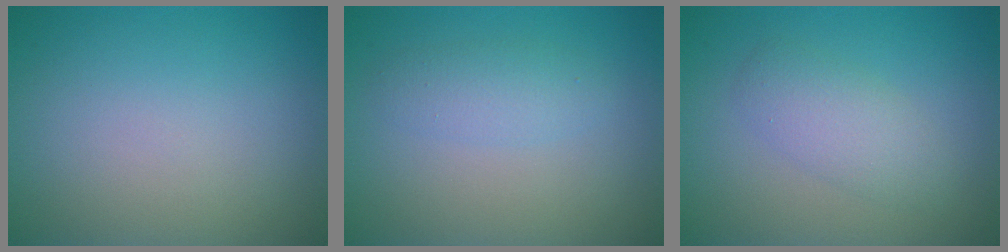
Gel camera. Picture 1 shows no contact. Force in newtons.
{"total": 1.0, "press": 1.0, "slide": 0.0}
{"total": 2.9, "press": 2.9, "slide": 0.0}